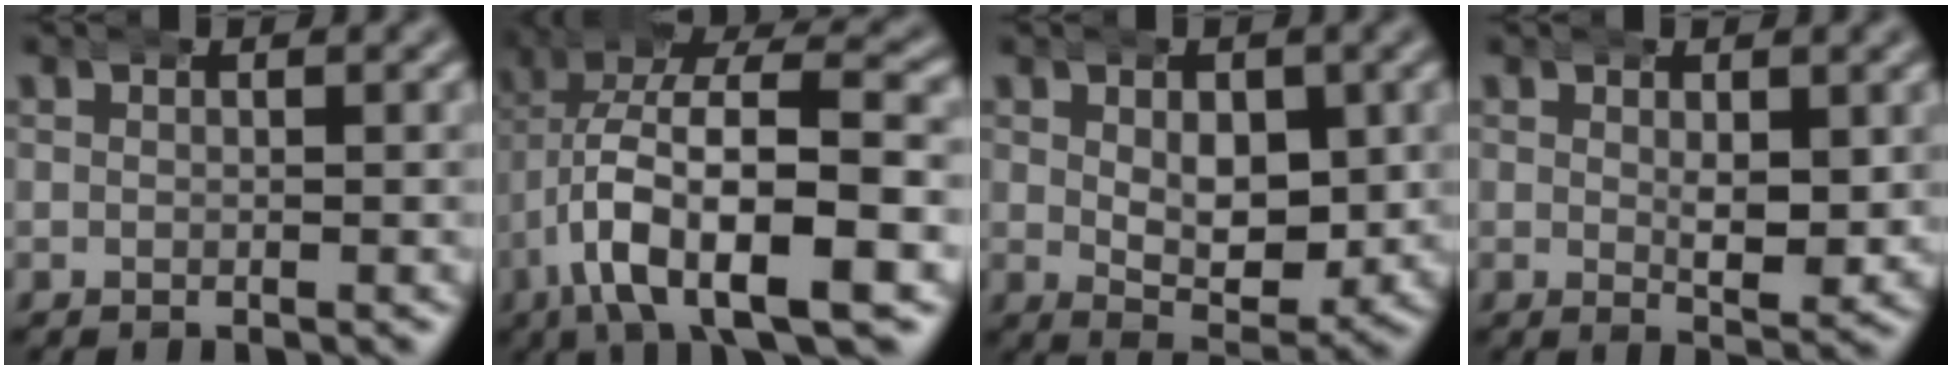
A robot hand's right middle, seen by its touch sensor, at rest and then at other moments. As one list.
[{"total": 12.2, "force": [-1.4, 6.4, 10.3], "torque": [-0.189, -0.019, -0.013]}, {"total": 6.1, "force": [1.0, 3.5, 4.9], "torque": [-0.072, -0.022, 0.024]}, {"total": 3.1, "force": [0.4, 1.3, 2.8], "torque": [-0.048, -0.016, 0.010]}]